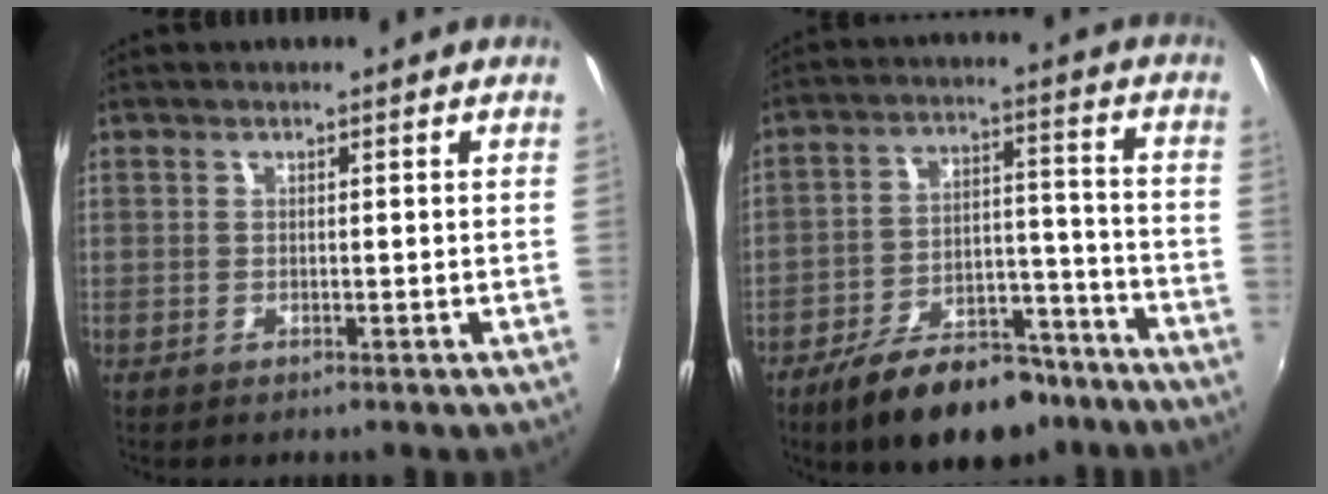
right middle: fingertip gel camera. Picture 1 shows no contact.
{"total": 17.2, "force": [-12.9, 7.5, 8.5], "torque": [-0.152, 0.013, -0.183]}